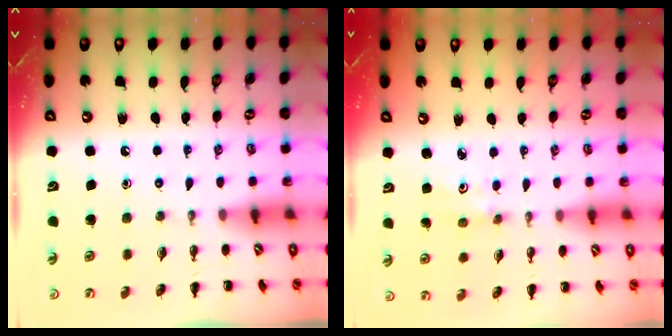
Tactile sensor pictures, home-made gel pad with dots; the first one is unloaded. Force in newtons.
{"total": 1.2, "press": 1.1, "slide": 0.4}